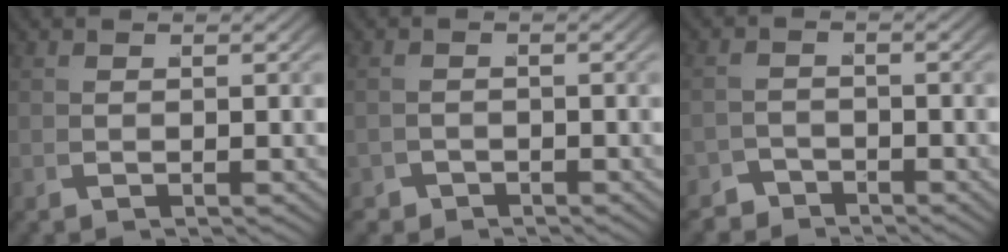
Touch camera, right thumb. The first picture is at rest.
{"total": 1.7, "force": [-1.6, 0.7, -0.3], "torque": [0.012, -0.013, -0.023]}
{"total": 2.8, "force": [-2.6, 0.9, -0.3], "torque": [0.018, -0.013, -0.046]}